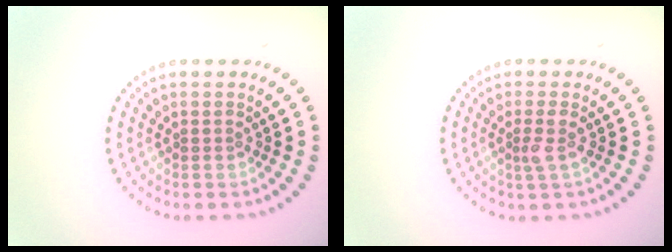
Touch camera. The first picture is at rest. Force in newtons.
{"total": 1.3, "press": 1.0, "slide": 0.8}